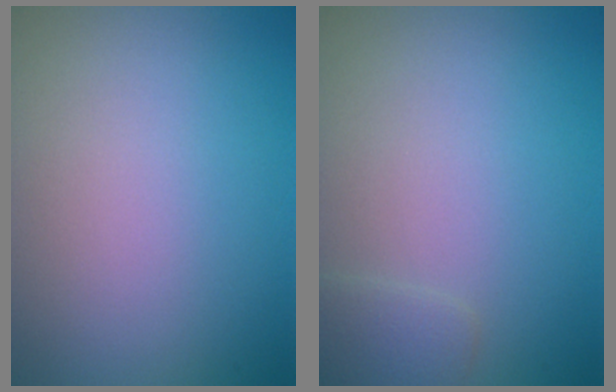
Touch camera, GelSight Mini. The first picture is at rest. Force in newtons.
{"total": 1.4, "press": 1.4, "slide": 0.1}